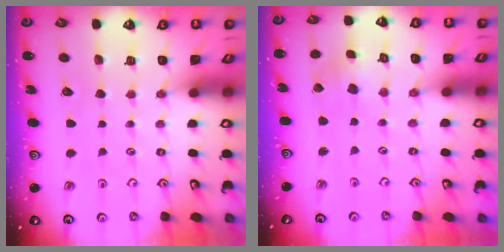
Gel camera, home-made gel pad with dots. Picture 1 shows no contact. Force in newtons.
{"total": 1.8, "press": 1.8, "slide": 0.3}